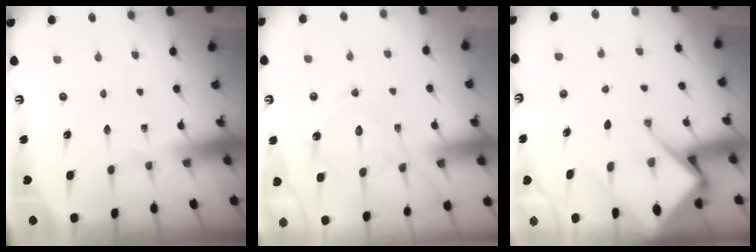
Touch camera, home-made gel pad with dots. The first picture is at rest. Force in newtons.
{"total": 14.1, "press": 14.0, "slide": 1.3}
{"total": 14.6, "press": 14.5, "slide": 1.3}